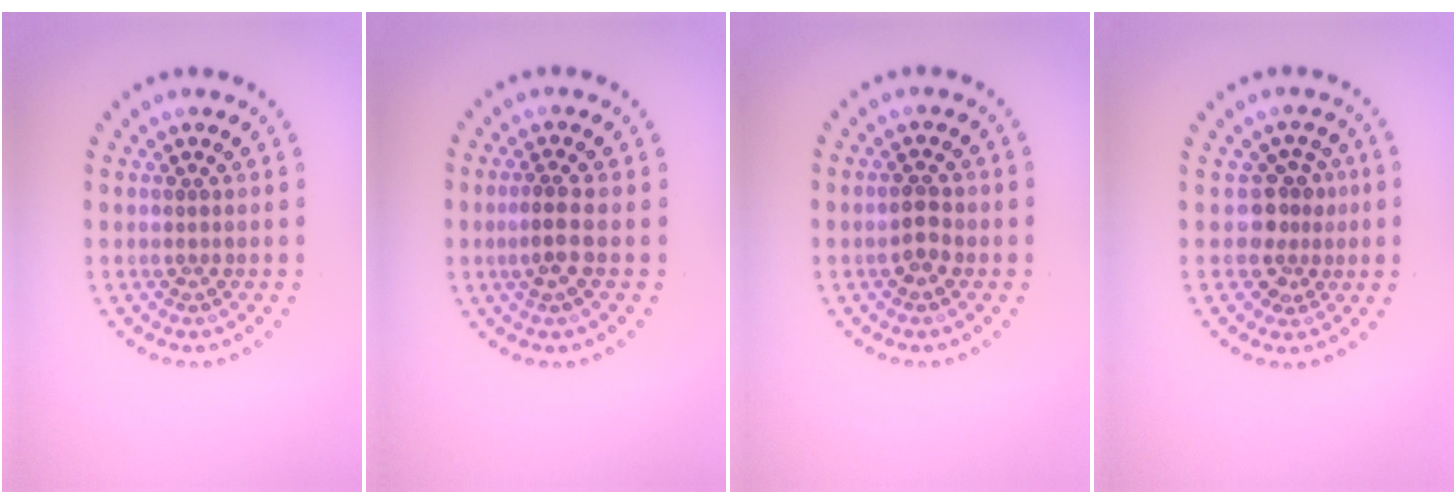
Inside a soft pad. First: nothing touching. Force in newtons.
{"total": 1.8, "press": 1.5, "slide": 1.0}
{"total": 1.9, "press": 1.9, "slide": 0.1}
{"total": 2.8, "press": 2.2, "slide": 1.7}